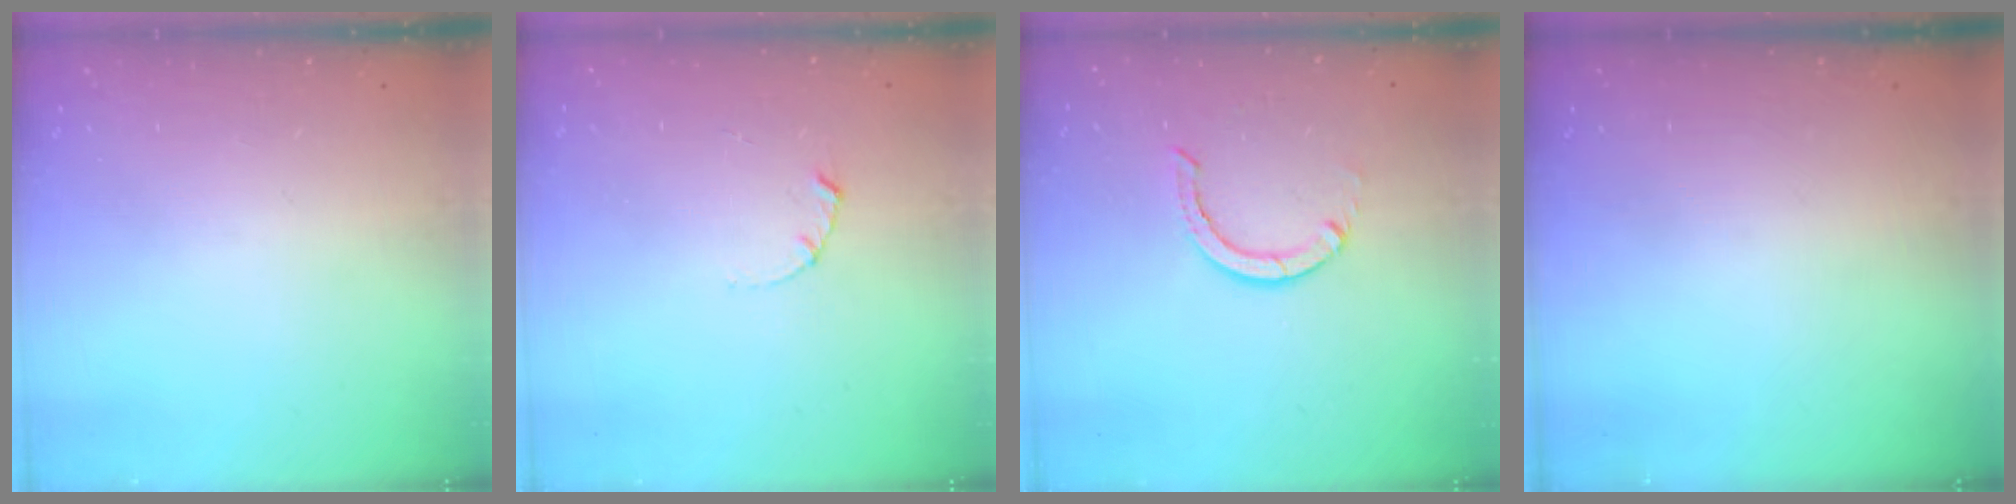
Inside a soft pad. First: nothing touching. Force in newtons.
{"total": 1.7, "press": 1.6, "slide": 0.3}
{"total": 3.7, "press": 3.7, "slide": 0.3}
{"total": 0.0}